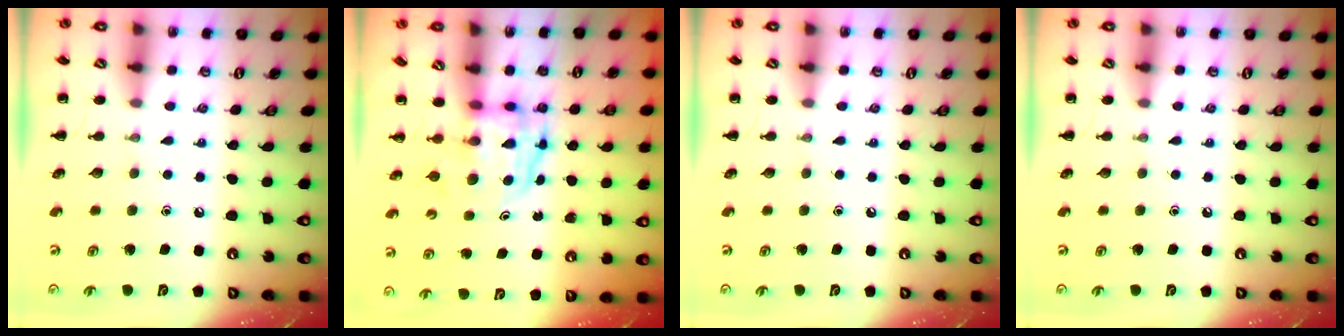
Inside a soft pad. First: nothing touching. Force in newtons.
{"total": 4.0, "press": 3.9, "slide": 0.7}
{"total": 0.0}
{"total": 0.0}